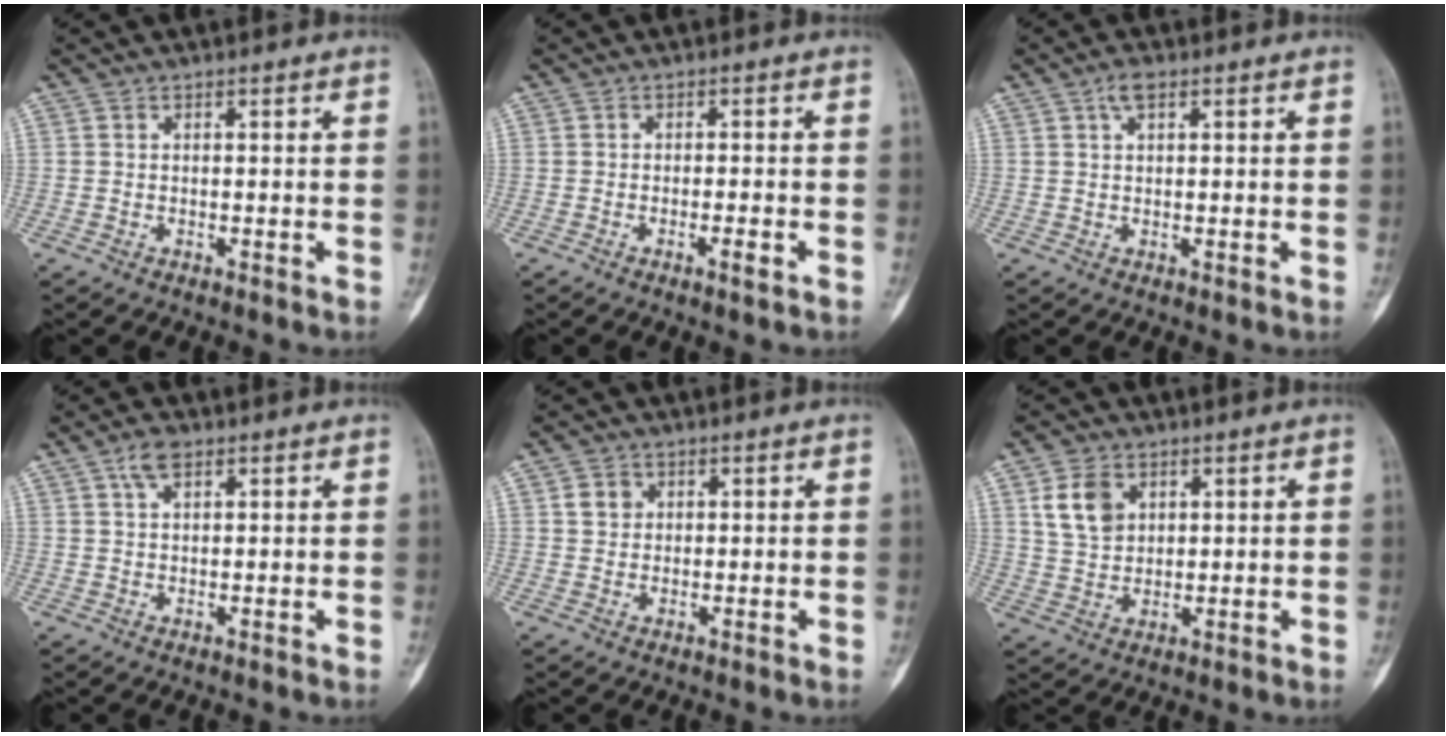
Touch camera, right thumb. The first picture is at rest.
{"total": 2.2, "force": [-1.2, 0.2, 1.8], "torque": [-0.030, 0.002, -0.021]}
{"total": 2.4, "force": [1.2, 1.0, 1.8], "torque": [-0.034, 0.004, 0.024]}
{"total": 3.5, "force": [1.9, 1.8, 2.4], "torque": [-0.042, 0.003, 0.038]}
{"total": 2.9, "force": [1.0, 2.6, 1.0], "torque": [-0.003, -0.003, 0.016]}
{"total": 7.0, "force": [2.9, 5.0, 4.0], "torque": [-0.055, -0.010, 0.060]}